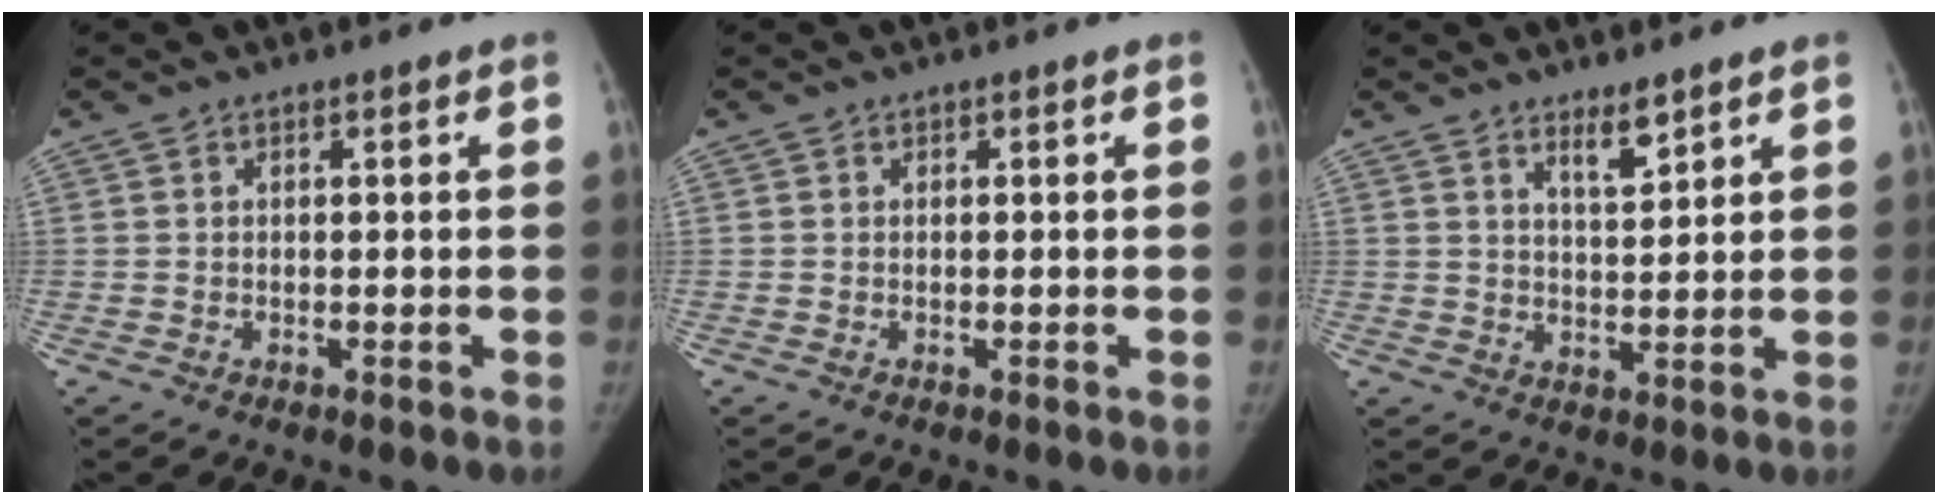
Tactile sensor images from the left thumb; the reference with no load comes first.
{"total": 0.0}
{"total": 4.1, "force": [3.1, 0.9, 2.5], "torque": [-0.034, -0.030, 0.056]}